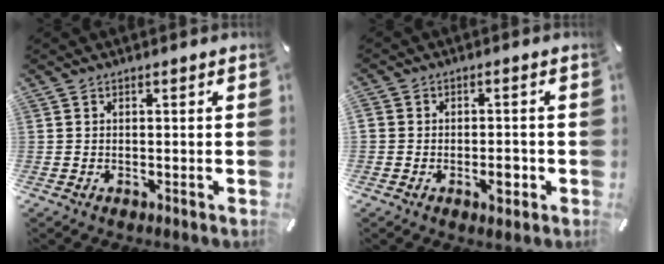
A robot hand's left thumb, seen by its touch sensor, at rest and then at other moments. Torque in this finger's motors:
{"motor_torque": [1.58, 1.53, 0.67, 0.42, 0.43]}